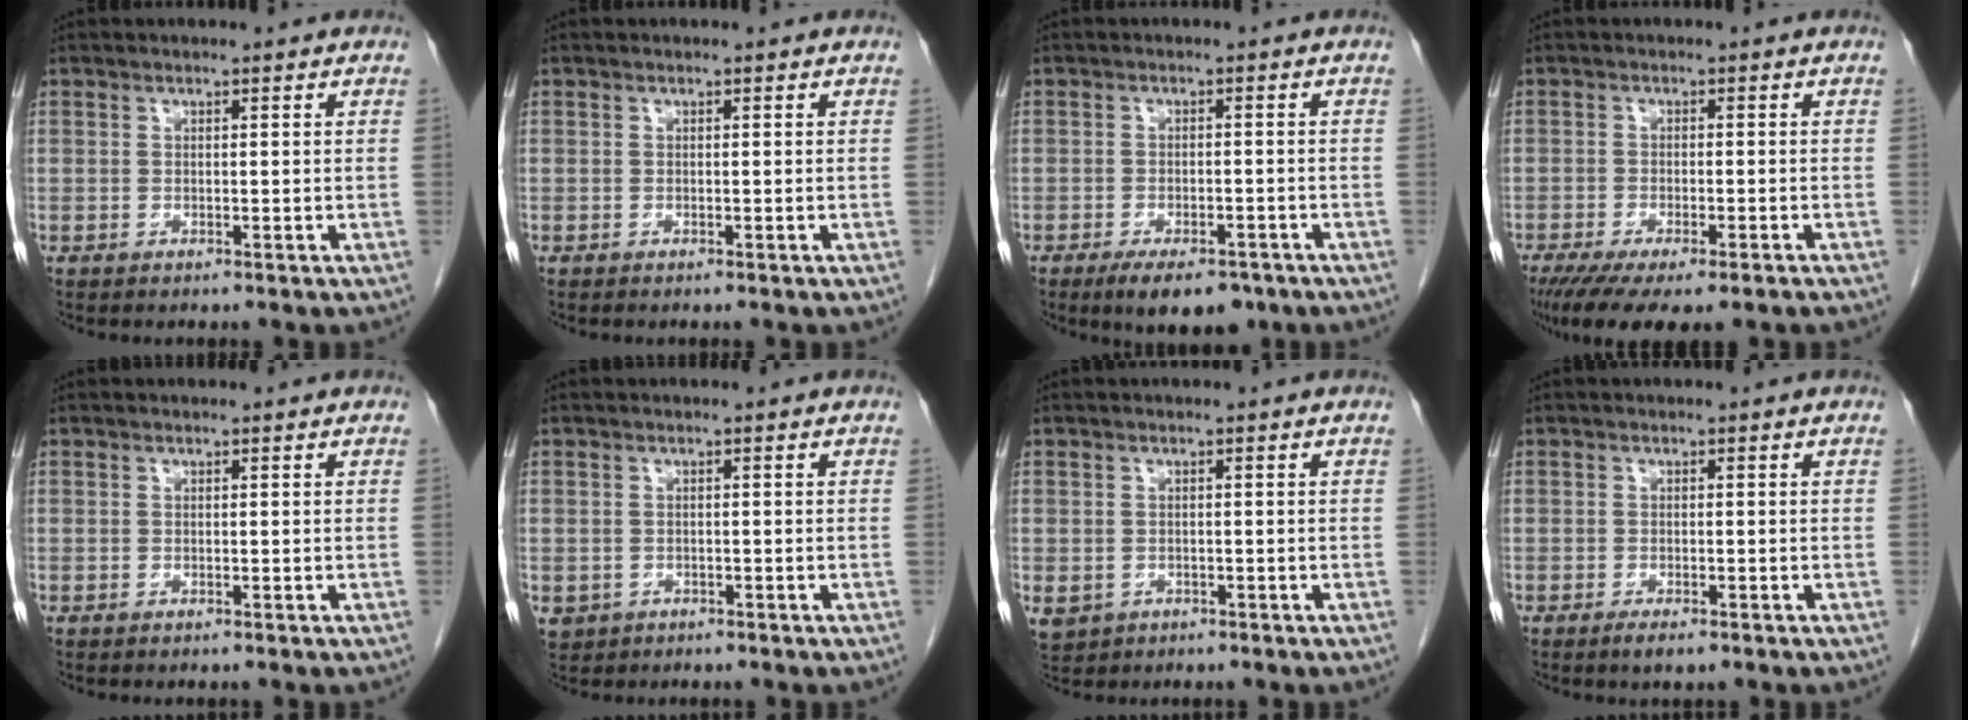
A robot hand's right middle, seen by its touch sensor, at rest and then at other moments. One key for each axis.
{"total": 0.0}
{"total": 7.8, "fx": -5.6, "fy": 3.1, "fz": 4.5, "tx": -0.064, "ty": -0.004, "tz": -0.083}
{"total": 11.6, "fx": -8.8, "fy": 2.5, "fz": 7.2, "tx": -0.110, "ty": -0.019, "tz": -0.132}
{"total": 0.0}
{"total": 2.9, "fx": -1.3, "fy": 2.6, "fz": 0.4, "tx": -0.005, "ty": 0.003, "tz": -0.019}
{"total": 5.0, "fx": -2.1, "fy": 4.3, "fz": 1.4, "tx": -0.033, "ty": -0.002, "tz": -0.028}
{"total": 1.8, "fx": -1.2, "fy": 0.5, "fz": 1.3, "tx": -0.024, "ty": -0.003, "tz": -0.017}